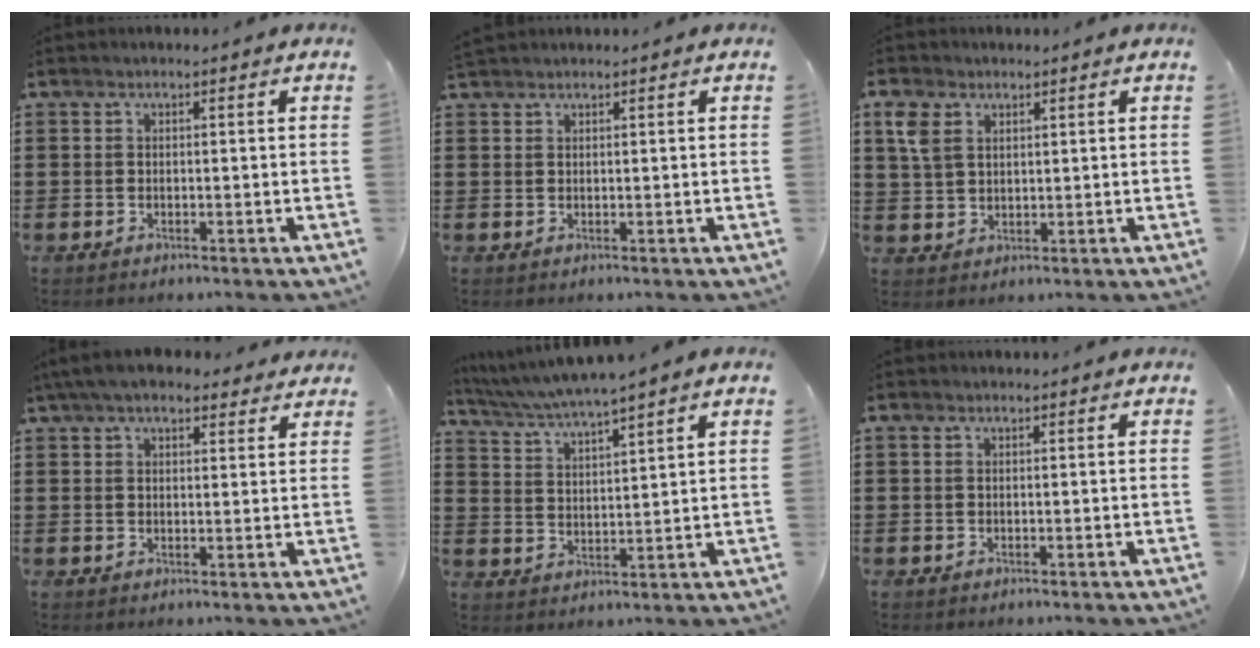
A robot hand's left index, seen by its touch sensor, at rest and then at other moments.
{"total": 0.9, "force": [0.8, 0.1, 0.2], "torque": [-0.007, 0.000, 0.016]}
{"total": 4.7, "force": [2.5, 3.3, 2.3], "torque": [-0.069, 0.011, 0.043]}
{"total": 5.2, "force": [4.3, 1.5, 2.7], "torque": [-0.063, -0.001, 0.079]}
{"total": 4.0, "force": [3.5, -0.9, 1.7], "torque": [-0.047, -0.022, 0.057]}
{"total": 0.6, "force": [0.1, 0.5, 0.3], "torque": [-0.009, 0.005, 0.002]}